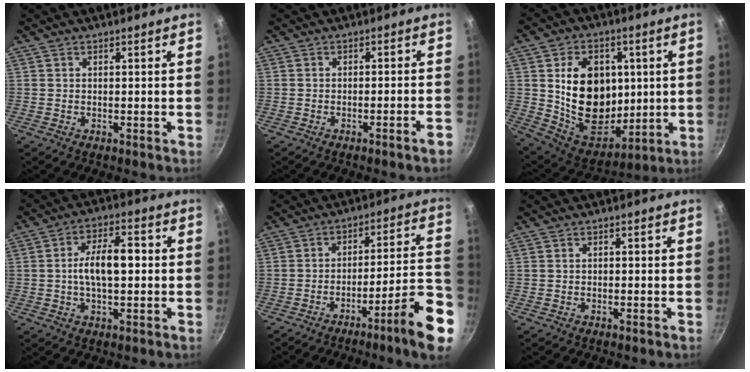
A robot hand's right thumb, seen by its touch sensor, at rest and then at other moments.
{"total": 2.8, "force": [-1.9, 0.0, 2.1], "torque": [-0.029, 0.019, -0.021]}
{"total": 20.6, "force": [2.7, 15.5, 13.2], "torque": [-0.172, -0.019, 0.062]}
{"total": 9.9, "force": [0.1, 4.9, 8.6], "torque": [-0.128, 0.024, -0.005]}
{"total": 14.8, "force": [-7.8, 1.4, 12.5], "torque": [-0.162, 0.057, -0.114]}
{"total": 0.6, "force": [-0.2, 0.4, 0.3], "torque": [-0.006, 0.005, -0.003]}